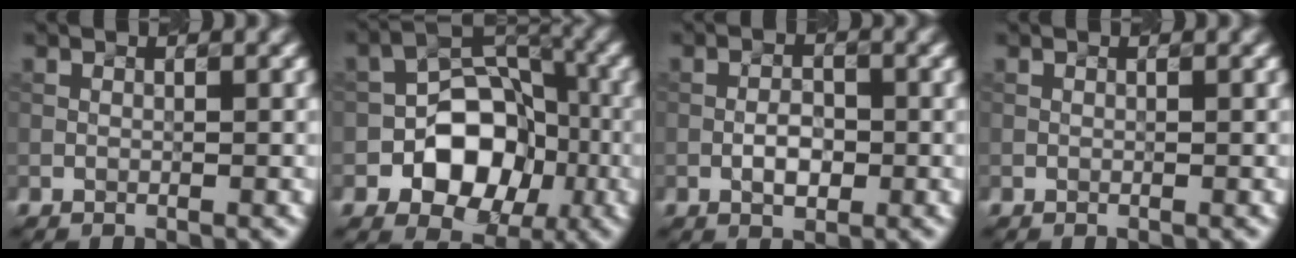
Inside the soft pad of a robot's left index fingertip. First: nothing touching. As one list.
[{"total": 7.1, "force": [-2.5, 5.2, 4.2], "torque": [-0.046, 0.005, -0.034]}, {"total": 1.8, "force": [-0.7, 0.9, 1.4], "torque": [-0.026, 0.003, -0.007]}, {"total": 0.0}]